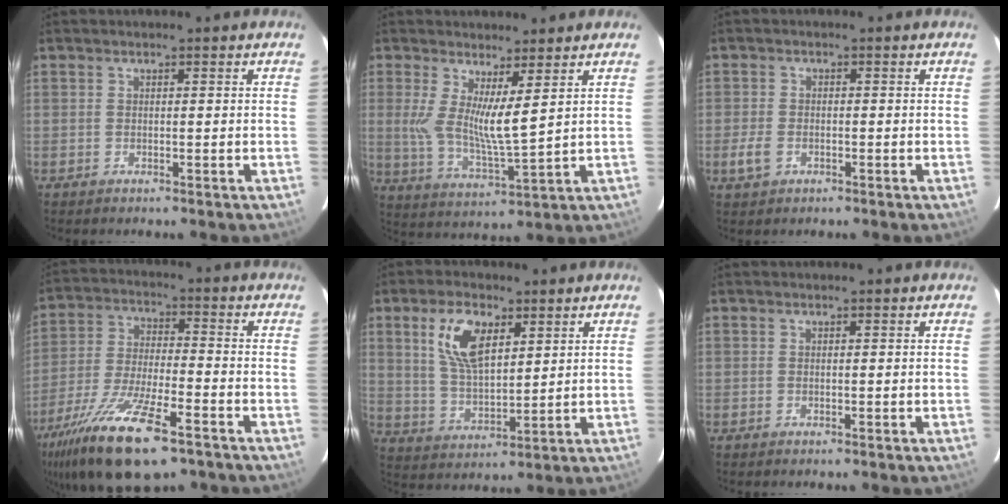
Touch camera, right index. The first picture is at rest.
{"total": 8.1, "force": [3.5, 1.2, 7.2], "torque": [-0.139, -0.023, 0.065]}
{"total": 3.3, "force": [-1.5, 2.2, 1.9], "torque": [-0.047, -0.002, -0.027]}
{"total": 18.9, "force": [-12.3, 5.2, 13.4], "torque": [-0.272, -0.054, -0.226]}
{"total": 10.5, "force": [4.6, 5.1, 8.0], "torque": [-0.152, 0.008, 0.096]}
{"total": 0.0}